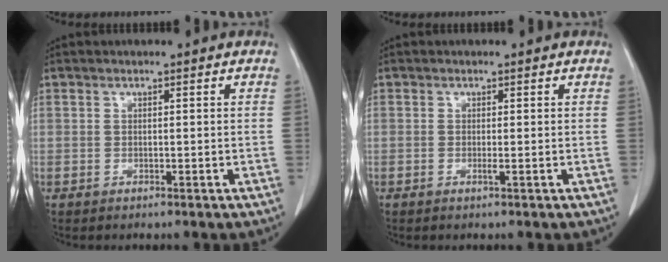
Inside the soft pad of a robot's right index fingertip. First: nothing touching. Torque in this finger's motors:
{"motor_torque": [0.30, 0.03, 0.16, 0.04]}